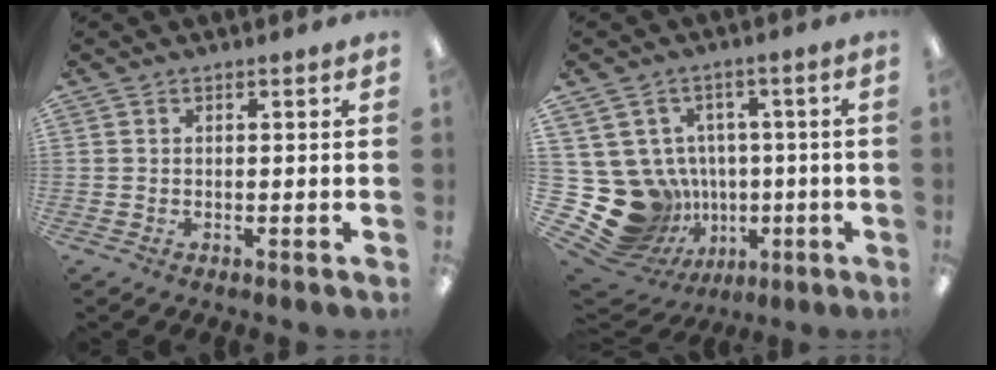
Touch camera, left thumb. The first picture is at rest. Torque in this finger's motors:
{"motor_torque": [0.32, 1.40, 0.05, -0.21, 0.00]}